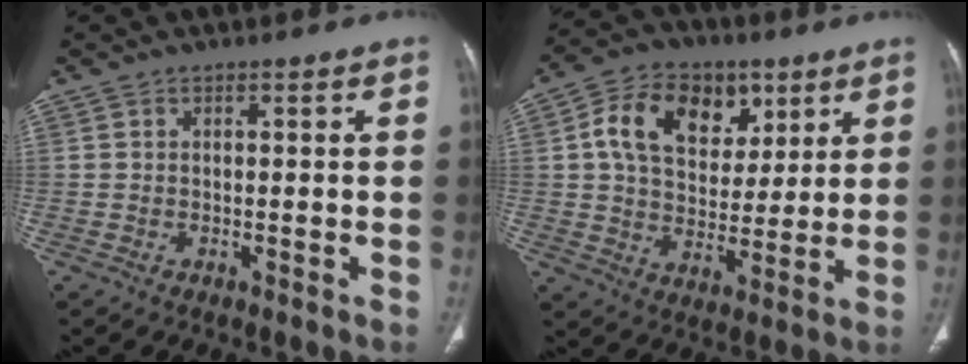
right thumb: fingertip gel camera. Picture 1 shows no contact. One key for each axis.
{"total": 16.5, "fx": 6.1, "fy": 11.8, "fz": 9.8, "tx": -0.138, "ty": -0.005, "tz": 0.104}